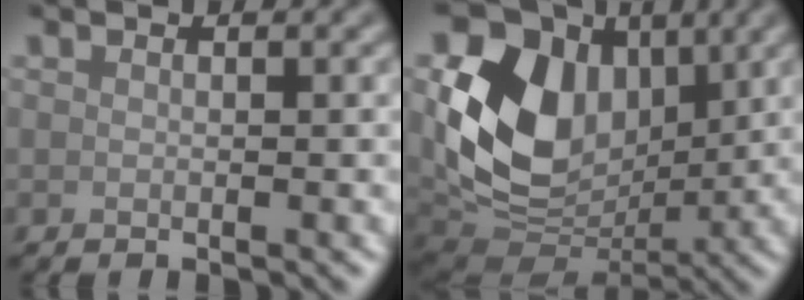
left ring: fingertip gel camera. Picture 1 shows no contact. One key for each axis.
{"total": 11.7, "fx": 2.5, "fy": 8.7, "fz": 7.5, "tx": -0.148, "ty": -0.013, "tz": 0.049}